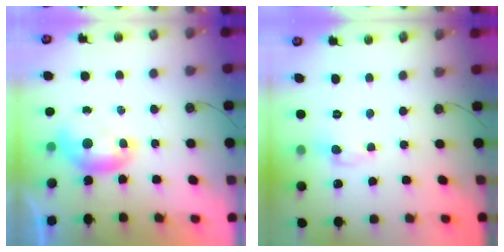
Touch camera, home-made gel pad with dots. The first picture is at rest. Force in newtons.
{"total": 0.0}